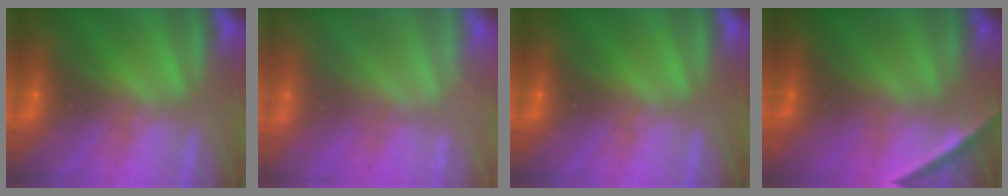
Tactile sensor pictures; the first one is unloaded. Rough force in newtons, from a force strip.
{"total": 2.3}
{"total": 0.0}
{"total": 2.0}